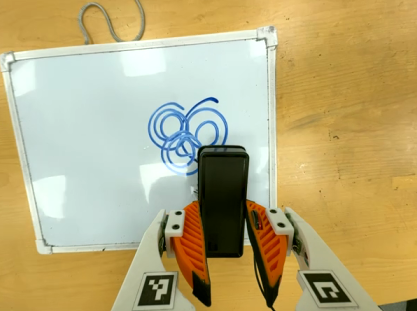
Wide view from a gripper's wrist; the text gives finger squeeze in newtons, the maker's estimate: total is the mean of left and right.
{"total": 5.0, "left": 3.3, "right": 6.7}